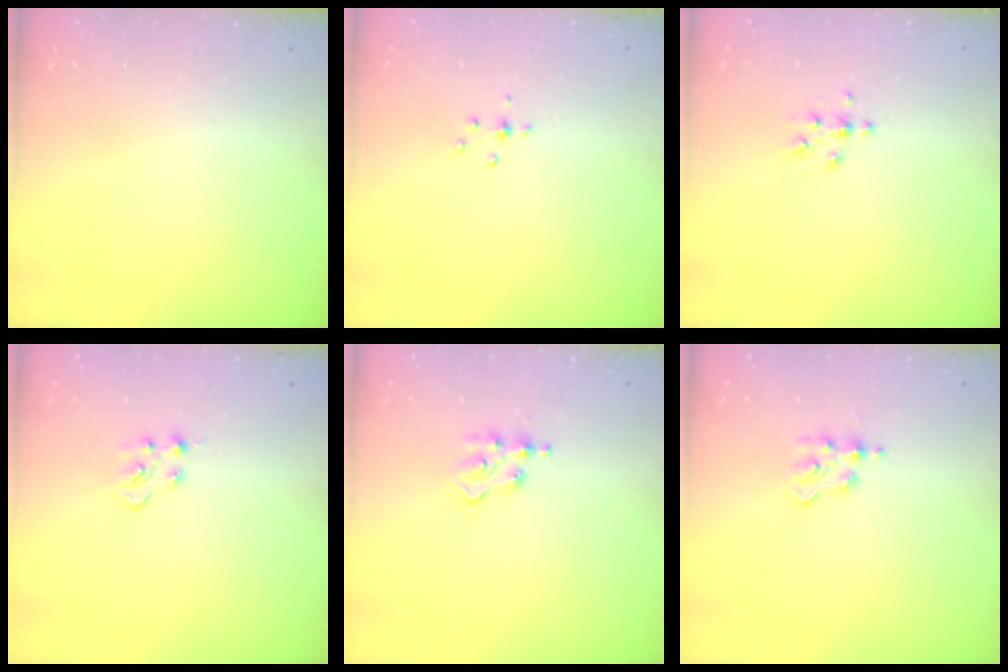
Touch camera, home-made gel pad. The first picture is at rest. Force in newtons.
{"total": 4.0, "press": 3.8, "slide": 1.2}
{"total": 4.9, "press": 4.8, "slide": 0.6}
{"total": 3.4, "press": 3.4, "slide": 0.4}
{"total": 3.5, "press": 3.5, "slide": 0.4}
{"total": 2.2, "press": 2.2, "slide": 0.4}